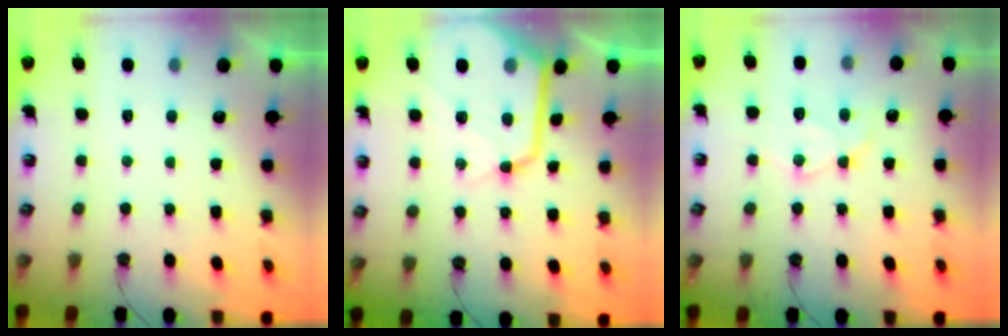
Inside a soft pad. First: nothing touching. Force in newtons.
{"total": 18.0, "press": 17.9, "slide": 1.5}
{"total": 12.4, "press": 12.3, "slide": 1.0}